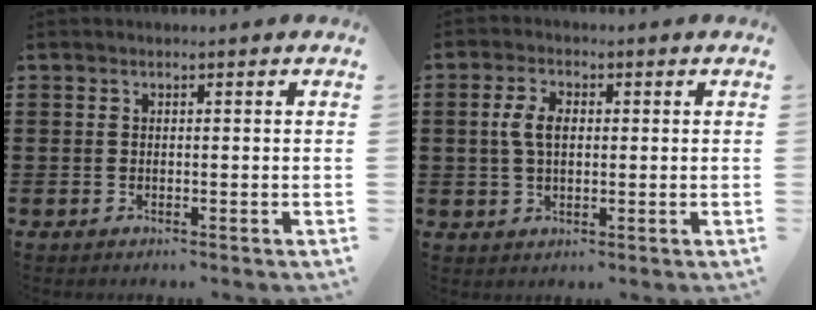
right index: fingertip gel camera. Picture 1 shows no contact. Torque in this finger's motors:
{"motor_torque": [0.66, -0.36, 0.30, 0.15]}